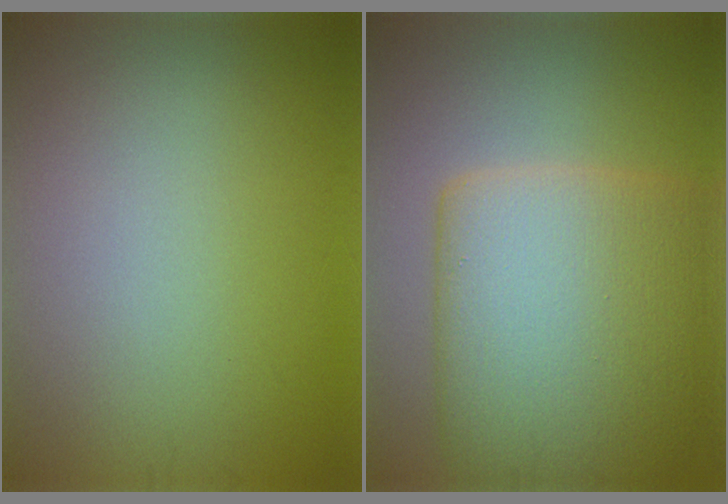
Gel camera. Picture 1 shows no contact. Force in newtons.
{"total": 10.8, "press": 10.7, "slide": 0.7}